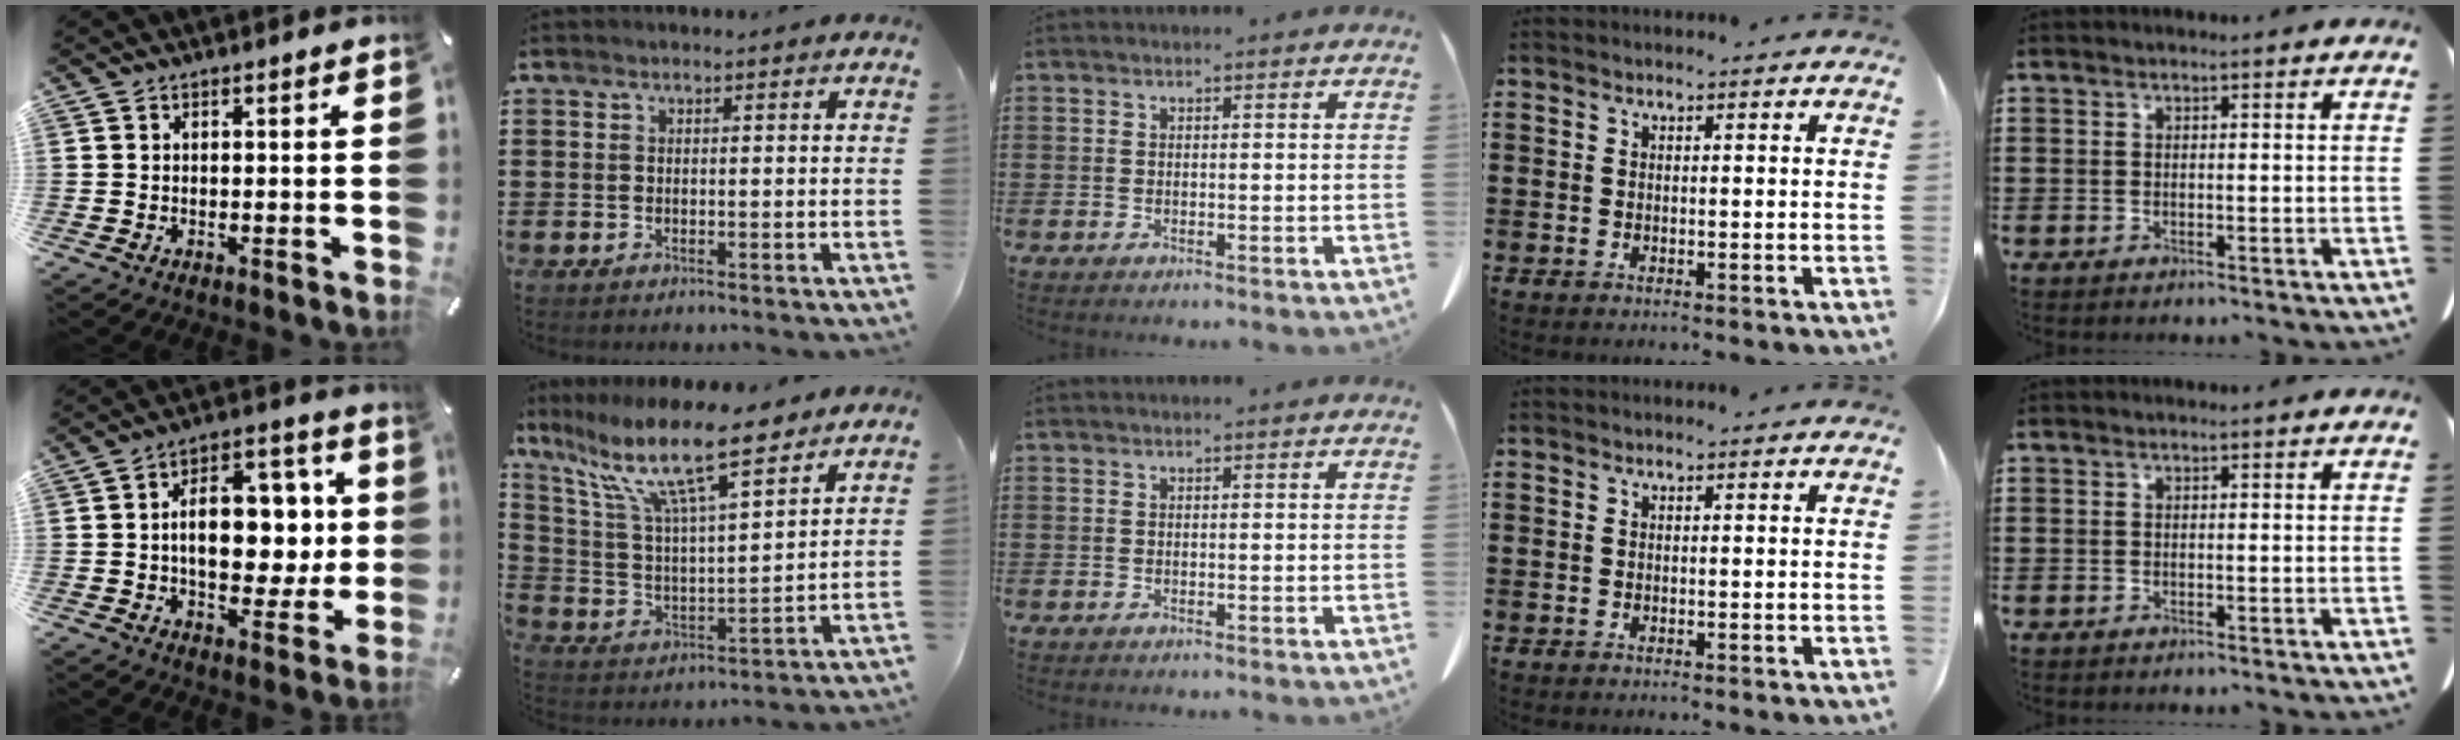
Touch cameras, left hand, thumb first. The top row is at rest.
{"thumb": {"total": 15.1, "force": [0.8, 9.9, 11.4], "torque": [-0.156, 0.008, 0.018]}, "index": {"total": 13.1, "force": [9.6, 2.3, 8.5], "torque": [-0.194, -0.038, 0.166]}}